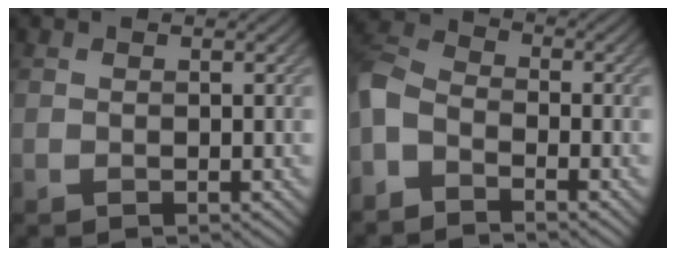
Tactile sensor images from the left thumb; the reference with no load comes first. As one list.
[{"total": 5.6, "force": [-3.7, 2.9, 3.1], "torque": [-0.077, 0.002, -0.093]}]